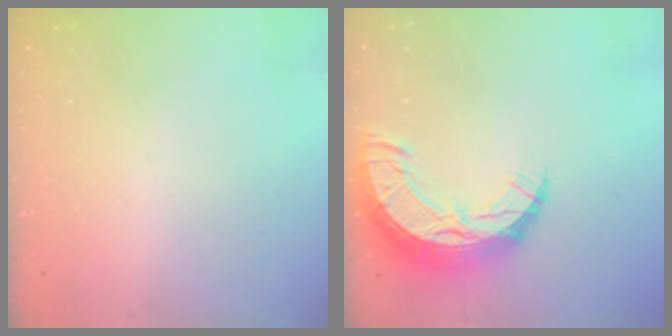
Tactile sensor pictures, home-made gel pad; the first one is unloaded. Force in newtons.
{"total": 14.4, "press": 14.3, "slide": 1.2}